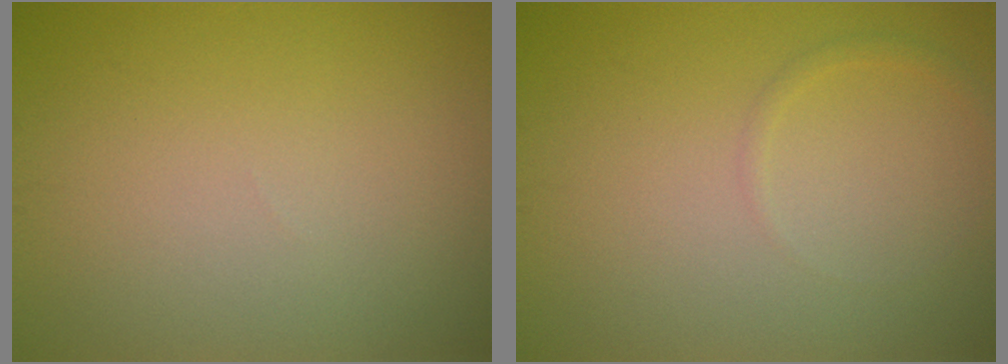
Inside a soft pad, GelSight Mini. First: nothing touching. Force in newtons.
{"total": 0.7, "press": 0.7, "slide": 0.1}